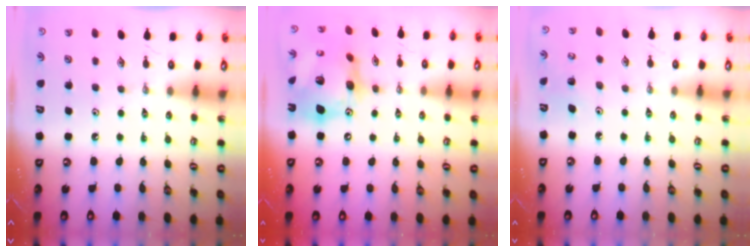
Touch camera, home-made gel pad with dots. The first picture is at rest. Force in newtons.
{"total": 19.2, "press": 19.1, "slide": 2.0}
{"total": 2.7, "press": 2.7, "slide": 0.5}